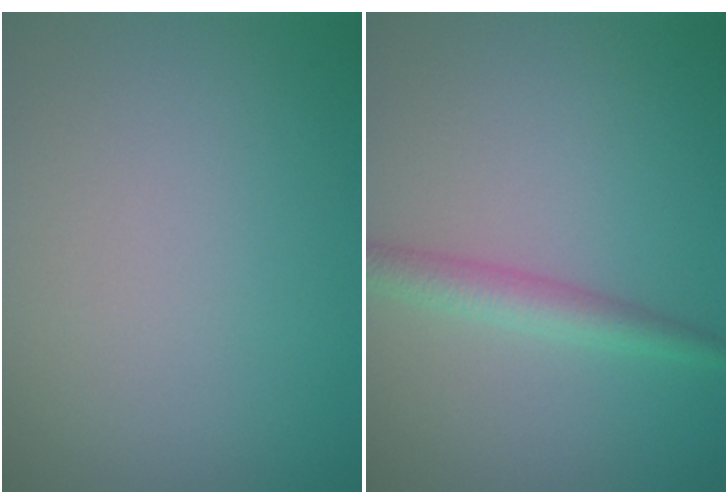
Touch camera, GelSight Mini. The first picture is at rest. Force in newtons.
{"total": 2.5, "press": 2.5, "slide": 0.1}